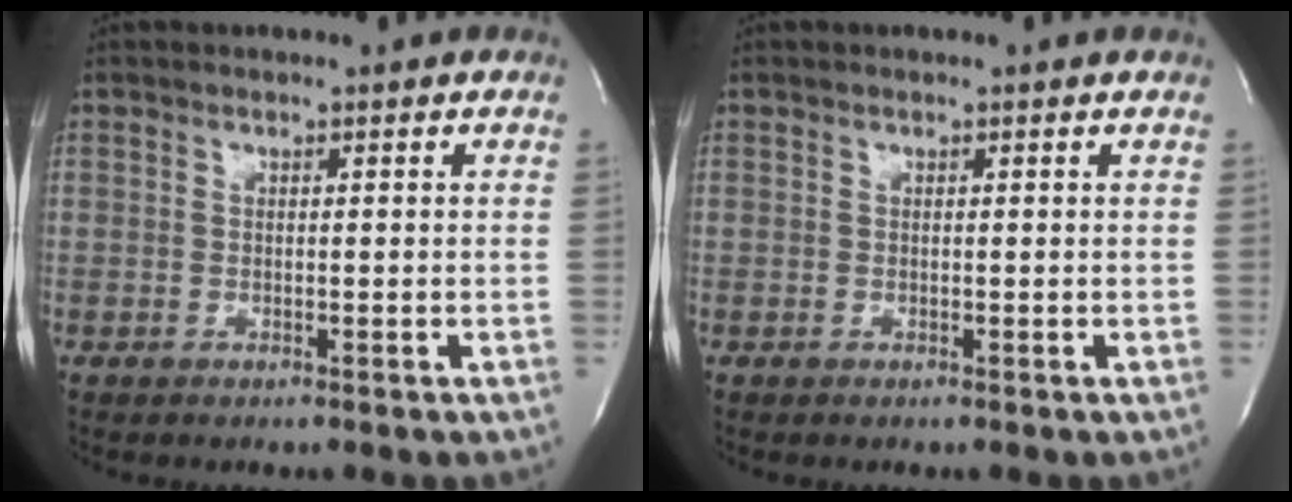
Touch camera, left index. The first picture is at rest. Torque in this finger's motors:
{"motor_torque": [-0.08, -0.04, -0.05, -0.01]}